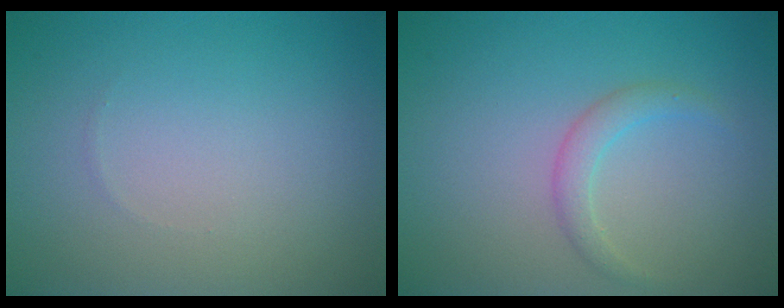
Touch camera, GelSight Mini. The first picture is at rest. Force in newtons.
{"total": 1.6, "press": 1.6, "slide": 0.1}